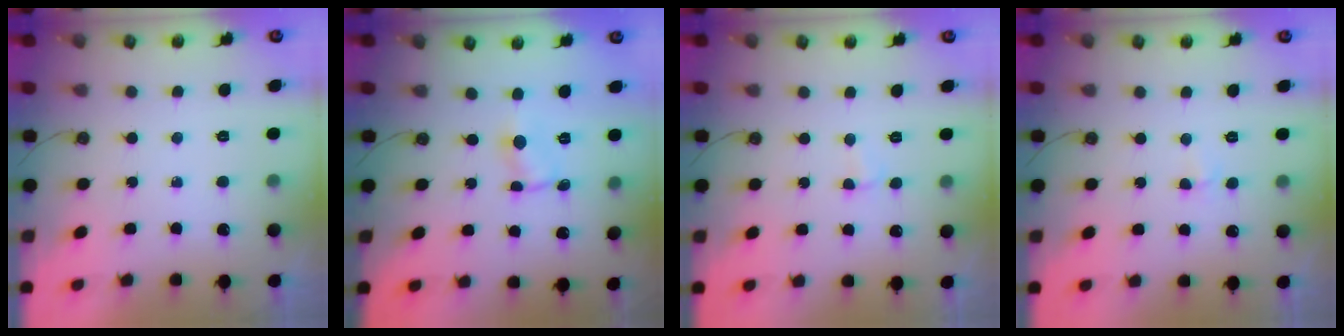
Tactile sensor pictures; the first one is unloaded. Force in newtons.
{"total": 0.7, "press": 0.6, "slide": 0.1}
{"total": 2.1, "press": 2.0, "slide": 0.6}
{"total": 3.5, "press": 3.5, "slide": 0.5}